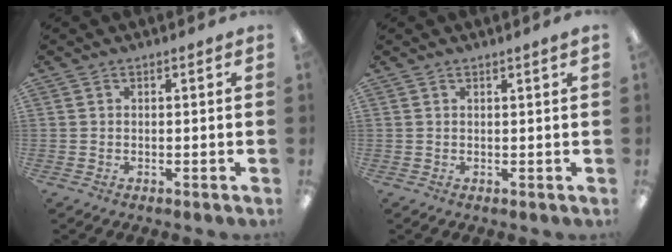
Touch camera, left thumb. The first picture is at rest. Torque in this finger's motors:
{"motor_torque": [0.02, -0.13, 0.13, 0.00, 0.00]}